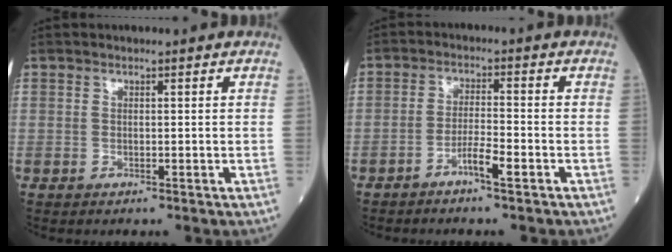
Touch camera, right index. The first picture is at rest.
{"total": 3.7, "force": [-2.4, 0.1, 2.8], "torque": [-0.051, 0.003, -0.046]}